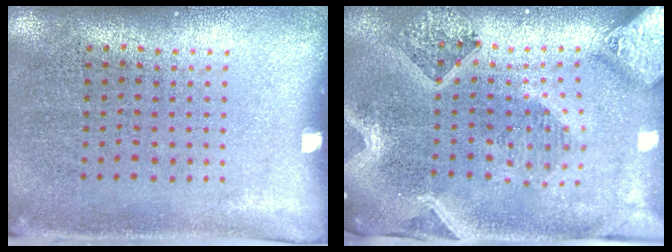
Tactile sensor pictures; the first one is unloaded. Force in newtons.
{"total": 3.9, "press": 3.1, "slide": 2.5}